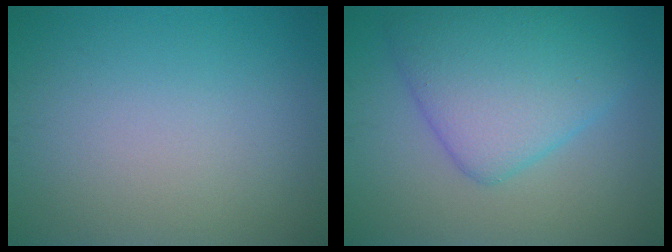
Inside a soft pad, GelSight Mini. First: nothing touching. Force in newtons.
{"total": 7.0, "press": 7.0, "slide": 0.4}